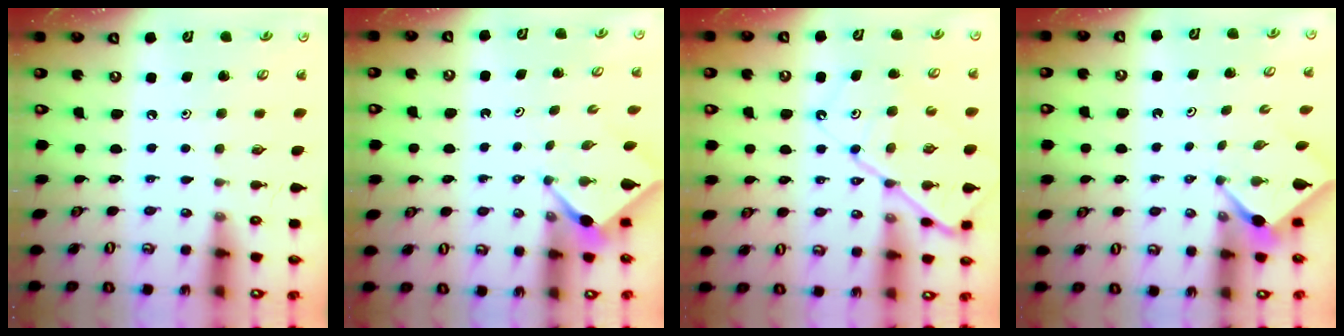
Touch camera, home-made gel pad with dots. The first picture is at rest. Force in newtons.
{"total": 2.5, "press": 2.5, "slide": 0.3}
{"total": 13.1, "press": 13.1, "slide": 1.3}
{"total": 2.4, "press": 2.4, "slide": 0.3}